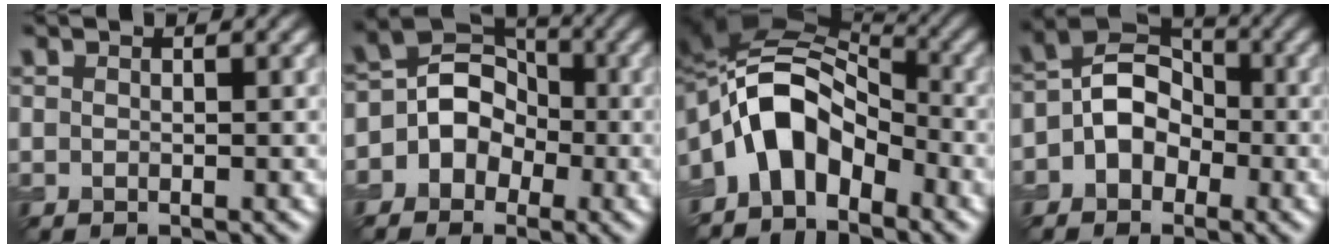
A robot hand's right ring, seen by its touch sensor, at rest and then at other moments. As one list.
[{"total": 6.1, "force": [-1.3, 5.4, 2.4], "torque": [-0.015, 0.025, -0.050]}, {"total": 8.2, "force": [-3.2, 5.2, 5.5], "torque": [-0.089, 0.020, -0.069]}, {"total": 5.0, "force": [-1.1, 3.9, 3.0], "torque": [-0.029, 0.012, -0.029]}]